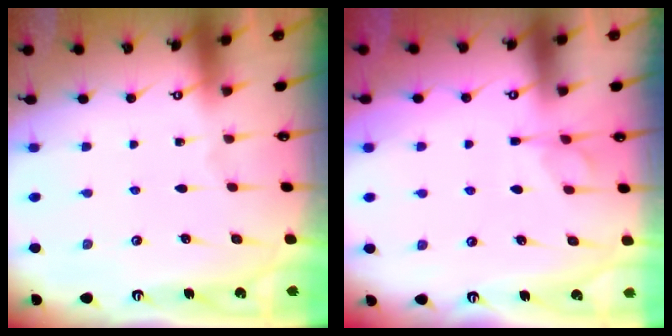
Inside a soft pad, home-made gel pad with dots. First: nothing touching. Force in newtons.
{"total": 1.3, "press": 0.7, "slide": 1.2}